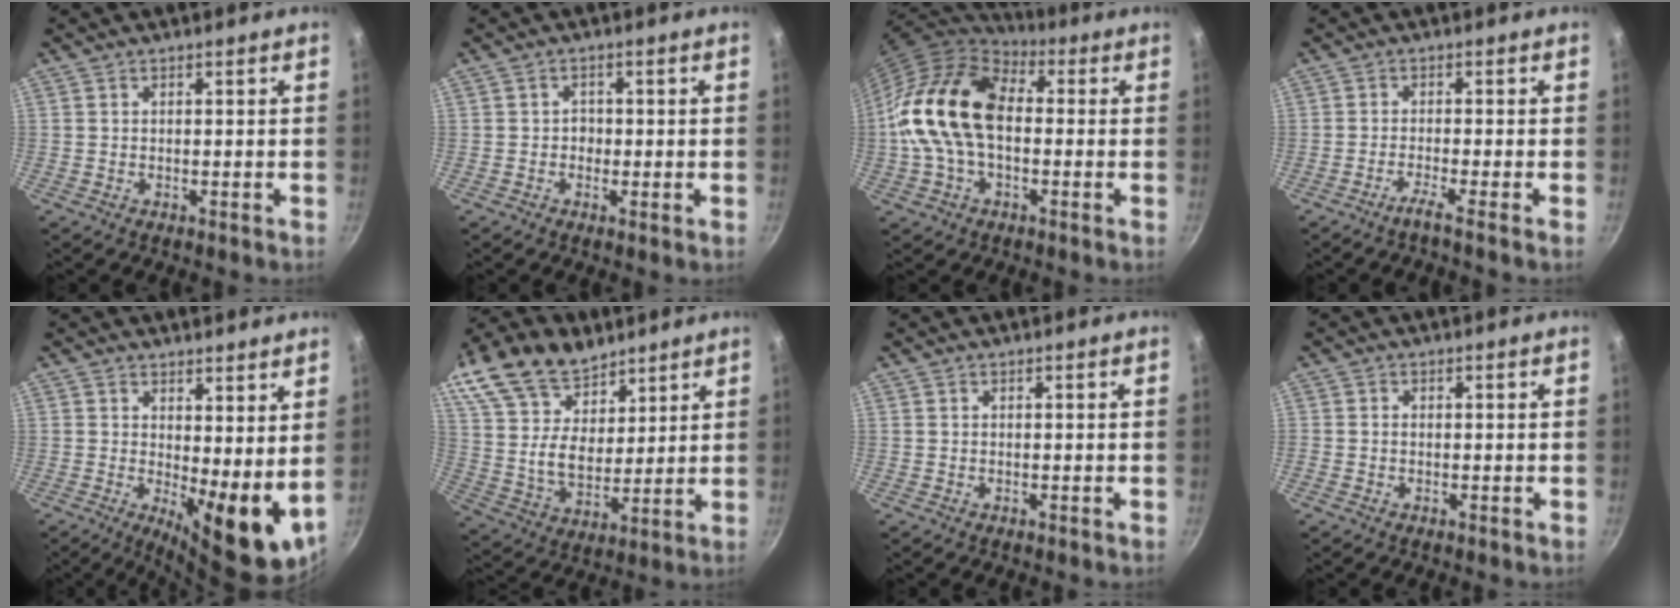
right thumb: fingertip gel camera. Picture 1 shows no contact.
{"total": 1.9, "force": [-0.3, 1.7, 0.9], "torque": [-0.002, 0.000, -0.009]}
{"total": 18.2, "force": [-0.2, 11.9, 13.8], "torque": [-0.239, 0.037, -0.018]}
{"total": 2.5, "force": [-1.7, -0.9, 1.6], "torque": [-0.047, 0.007, -0.035]}
{"total": 11.7, "force": [1.6, 4.4, 10.7], "torque": [-0.122, -0.020, 0.033]}
{"total": 23.2, "force": [14.5, 14.2, 11.3], "torque": [-0.210, -0.029, 0.267]}
{"total": 0.0}
{"total": 0.6, "force": [-0.1, 0.5, 0.3], "torque": [-0.005, 0.003, -0.004]}